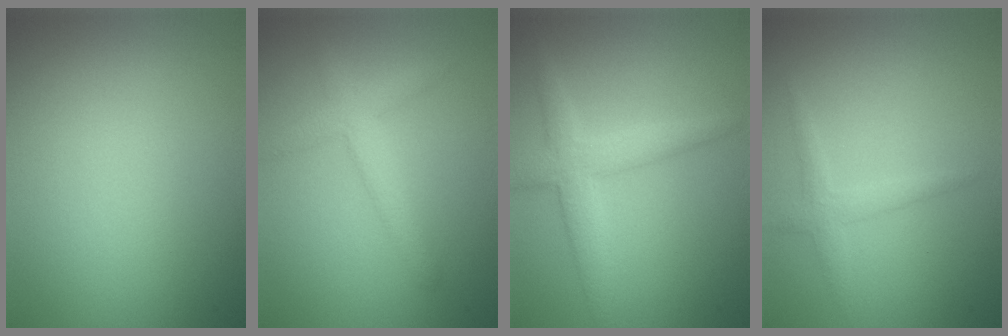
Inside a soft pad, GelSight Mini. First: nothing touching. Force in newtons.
{"total": 2.8, "press": 2.8, "slide": 0.1}
{"total": 3.6, "press": 3.6, "slide": 0.1}
{"total": 1.8, "press": 1.8, "slide": 0.0}